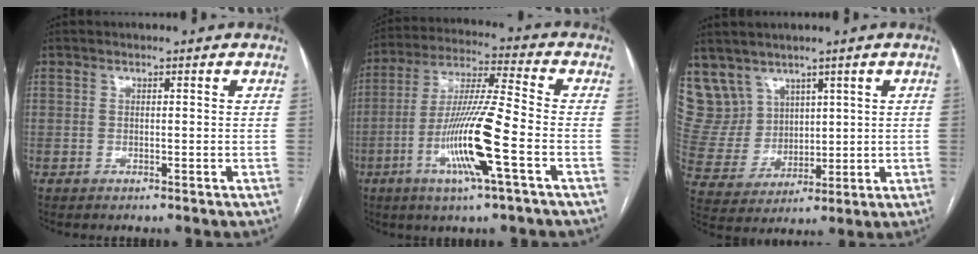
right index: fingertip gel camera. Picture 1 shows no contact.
{"total": 13.9, "force": [-4.8, 0.0, 13.0], "torque": [-0.261, -0.008, -0.094]}
{"total": 9.6, "force": [6.4, 7.1, 1.2], "torque": [-0.047, 0.032, 0.153]}